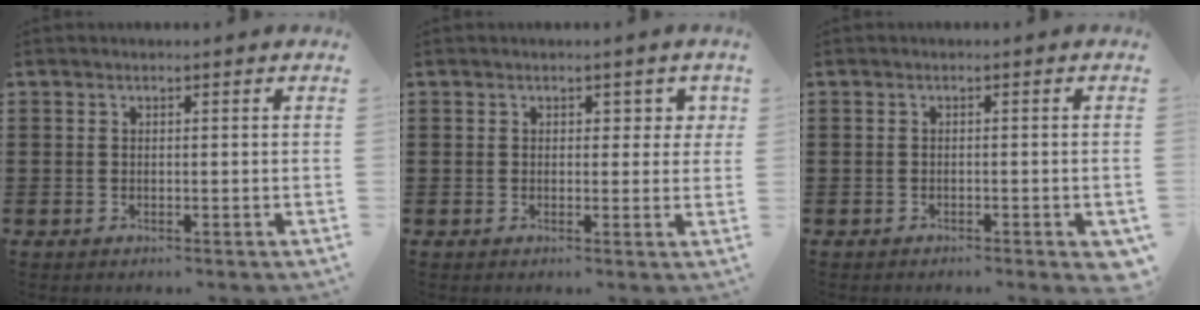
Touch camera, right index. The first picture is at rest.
{"total": 2.0, "force": [0.7, 1.6, 0.9], "torque": [-0.007, 0.003, 0.008]}
{"total": 1.0, "force": [-0.8, 0.2, 0.6], "torque": [-0.012, -0.004, -0.016]}